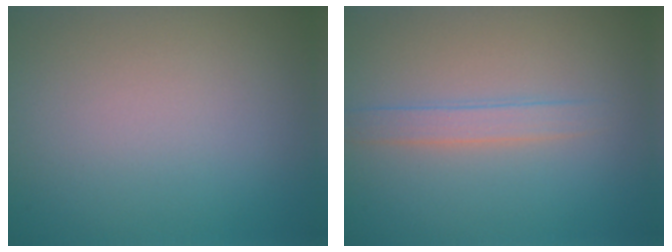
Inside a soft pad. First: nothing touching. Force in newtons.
{"total": 1.8, "press": 1.8, "slide": 0.1}